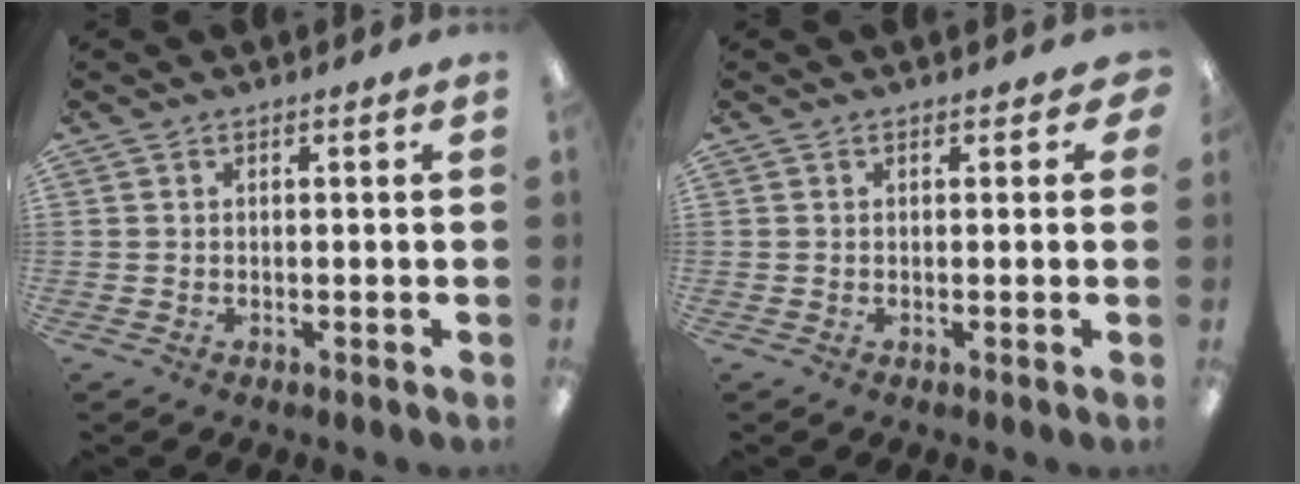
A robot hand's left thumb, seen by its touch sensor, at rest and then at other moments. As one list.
[{"total": 1.4, "force": [0.6, 1.0, 0.8], "torque": [-0.008, 0.001, 0.009]}]